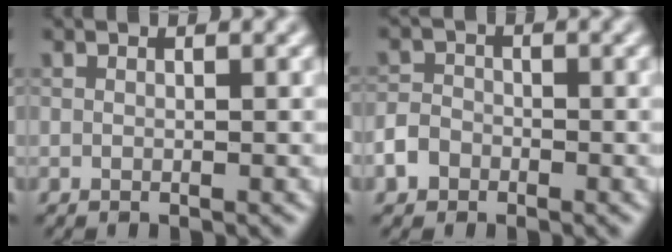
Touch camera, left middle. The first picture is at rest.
{"total": 2.4, "force": [-1.3, 1.8, 0.9], "torque": [-0.012, 0.001, -0.030]}